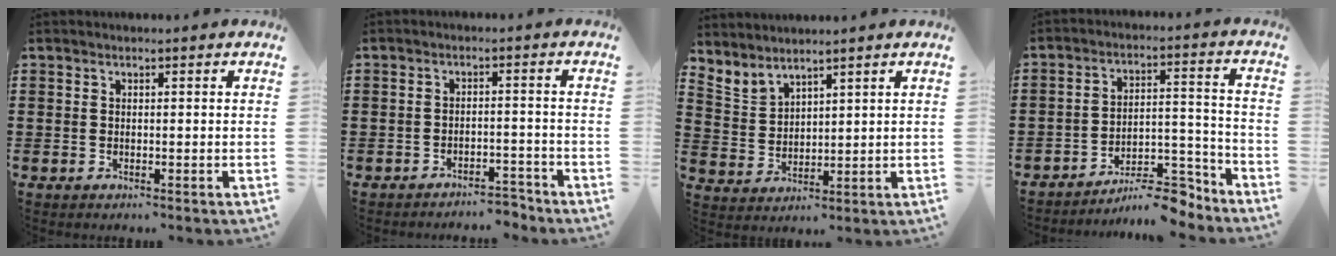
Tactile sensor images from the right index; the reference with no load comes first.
{"total": 3.1, "force": [-3.1, 0.3, 0.5], "torque": [-0.013, 0.004, -0.063]}
{"total": 3.3, "force": [3.2, 0.6, -0.1], "torque": [-0.012, -0.008, 0.061]}
{"total": 10.2, "force": [-8.7, 2.5, 4.7], "torque": [-0.056, 0.041, -0.158]}